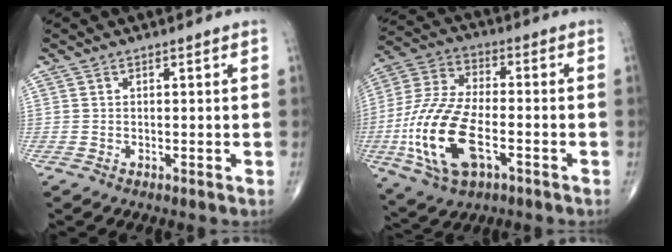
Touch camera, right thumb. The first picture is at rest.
{"total": 18.9, "force": [-5.3, 9.4, 15.5], "torque": [-0.331, 0.014, -0.095]}